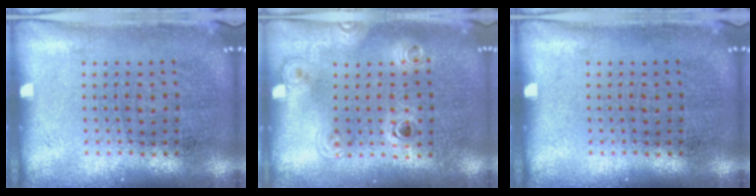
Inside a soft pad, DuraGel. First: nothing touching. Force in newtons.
{"total": 1.2, "press": 1.1, "slide": 0.6}
{"total": 0.0}